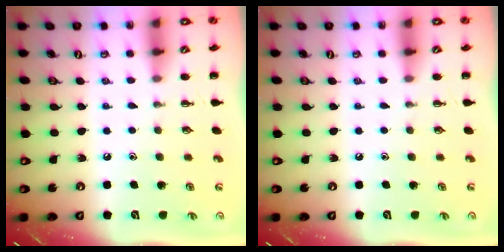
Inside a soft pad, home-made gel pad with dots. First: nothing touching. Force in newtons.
{"total": 0.0}